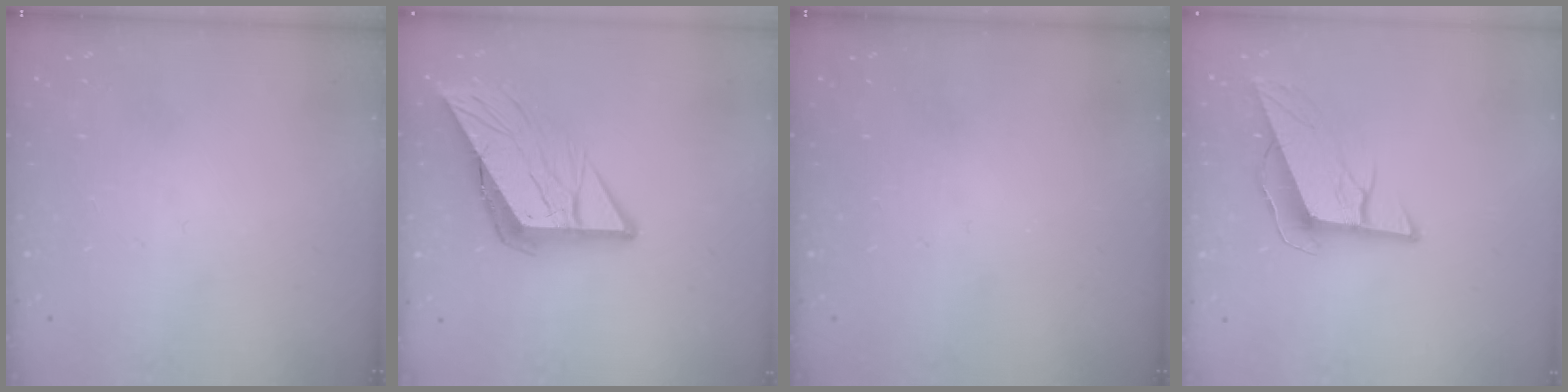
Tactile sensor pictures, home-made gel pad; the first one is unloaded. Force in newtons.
{"total": 12.2, "press": 12.2, "slide": 1.4}
{"total": 0.0}
{"total": 10.3, "press": 9.8, "slide": 3.0}